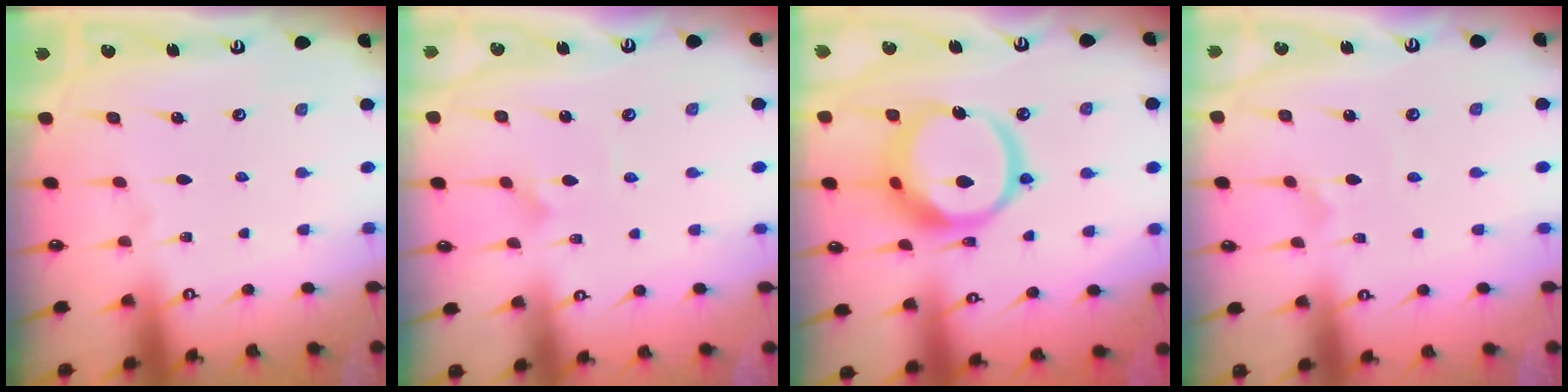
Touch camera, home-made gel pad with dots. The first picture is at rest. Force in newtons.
{"total": 3.5, "press": 3.5, "slide": 0.3}
{"total": 17.5, "press": 17.4, "slide": 2.0}
{"total": 1.8, "press": 1.7, "slide": 0.4}